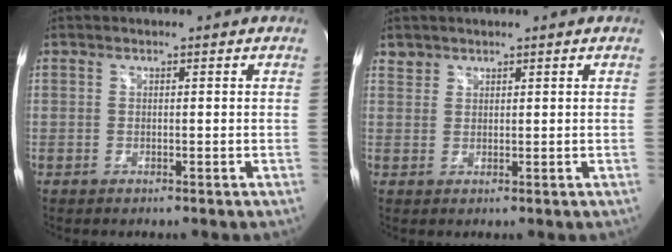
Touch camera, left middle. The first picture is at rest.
{"total": 1.5, "force": [1.2, 0.8, -0.2], "torque": [0.010, 0.006, 0.019]}